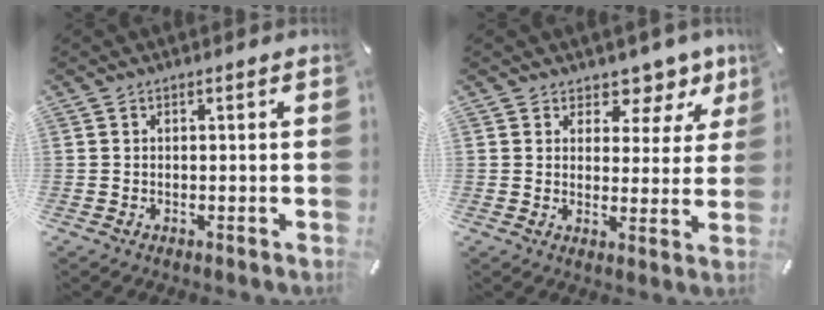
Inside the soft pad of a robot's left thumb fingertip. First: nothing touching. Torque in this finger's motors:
{"motor_torque": [0.15, 0.04, 0.09, 0.06, -0.05]}